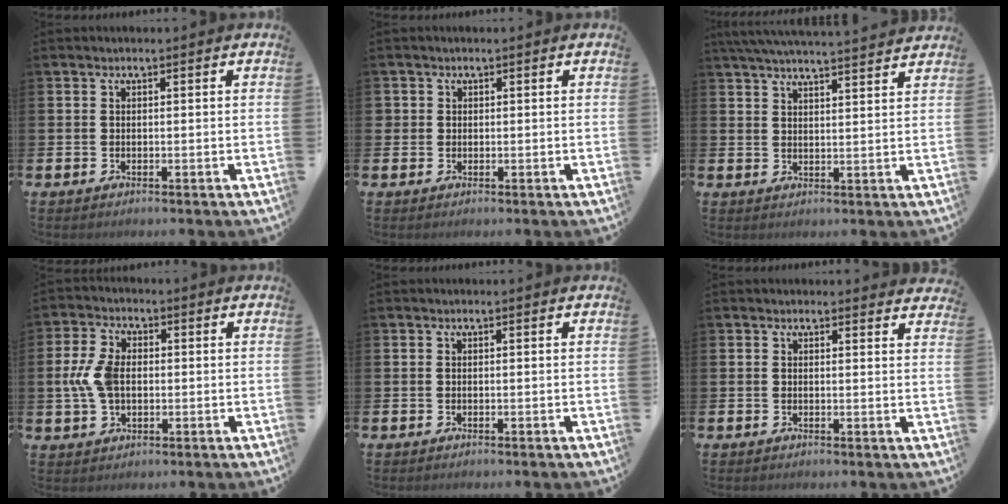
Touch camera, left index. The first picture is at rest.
{"total": 1.2, "force": [0.6, 1.0, 0.0], "torque": [0.011, 0.001, 0.007]}
{"total": 5.3, "force": [5.2, -0.4, 1.0], "torque": [-0.041, -0.023, 0.096]}
{"total": 6.4, "force": [0.2, 4.1, 5.0], "torque": [-0.109, 0.011, 0.000]}
{"total": 0.0}
{"total": 1.4, "force": [1.4, 0.2, -0.1], "torque": [0.008, -0.008, 0.023]}